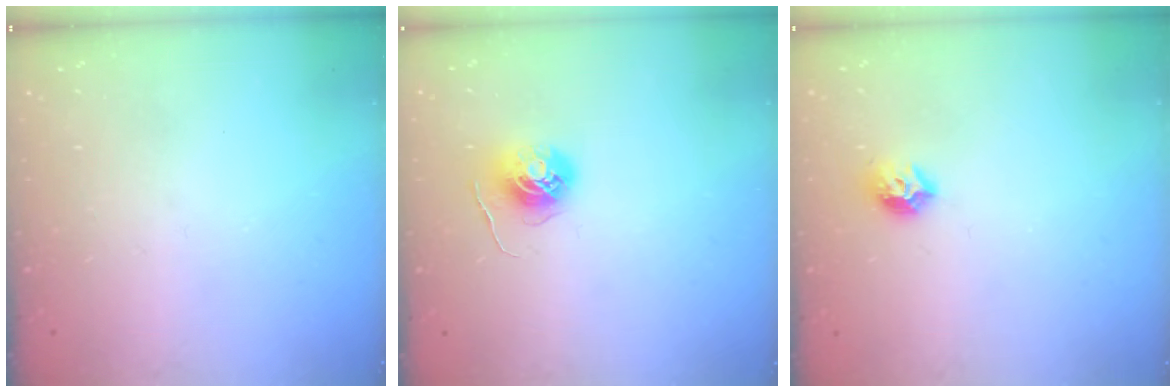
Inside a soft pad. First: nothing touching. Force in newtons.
{"total": 5.9, "press": 5.9, "slide": 0.3}
{"total": 8.2, "press": 8.2, "slide": 0.7}